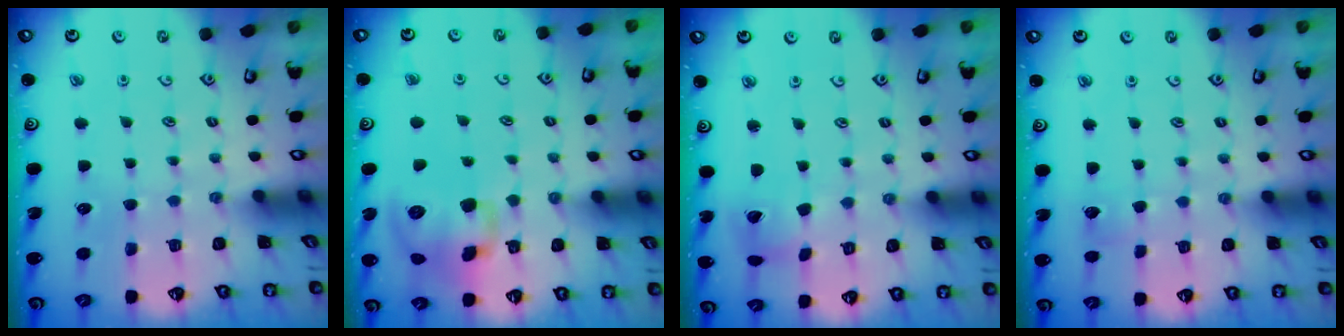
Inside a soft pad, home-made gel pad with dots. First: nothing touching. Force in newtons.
{"total": 13.6, "press": 13.4, "slide": 2.4}
{"total": 6.9, "press": 6.9, "slide": 0.7}
{"total": 3.4, "press": 3.4, "slide": 0.3}